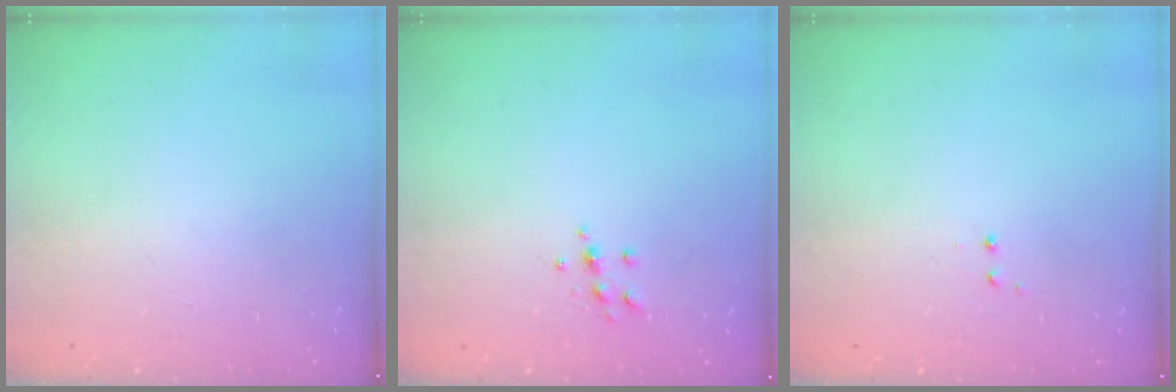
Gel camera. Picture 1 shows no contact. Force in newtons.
{"total": 7.2, "press": 7.1, "slide": 0.7}
{"total": 1.2, "press": 1.1, "slide": 0.6}